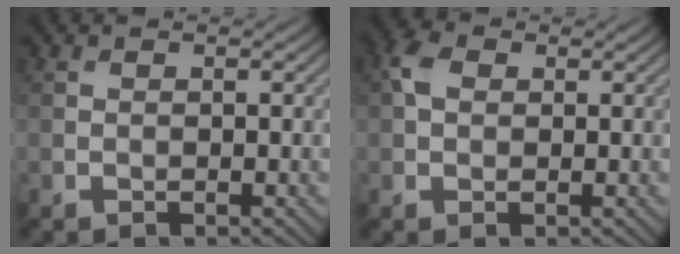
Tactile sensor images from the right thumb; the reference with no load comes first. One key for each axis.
{"total": 2.7, "fx": 0.8, "fy": 2.0, "fz": 1.6, "tx": -0.042, "ty": 0.009, "tz": 0.008}